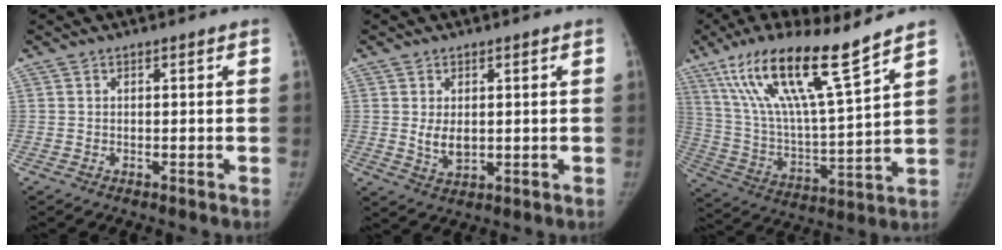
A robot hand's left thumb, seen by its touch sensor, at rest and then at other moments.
{"total": 4.3, "force": [0.4, 2.7, 3.3], "torque": [-0.051, -0.012, 0.014]}
{"total": 20.2, "force": [13.3, 2.8, 15.0], "torque": [-0.264, -0.054, 0.248]}